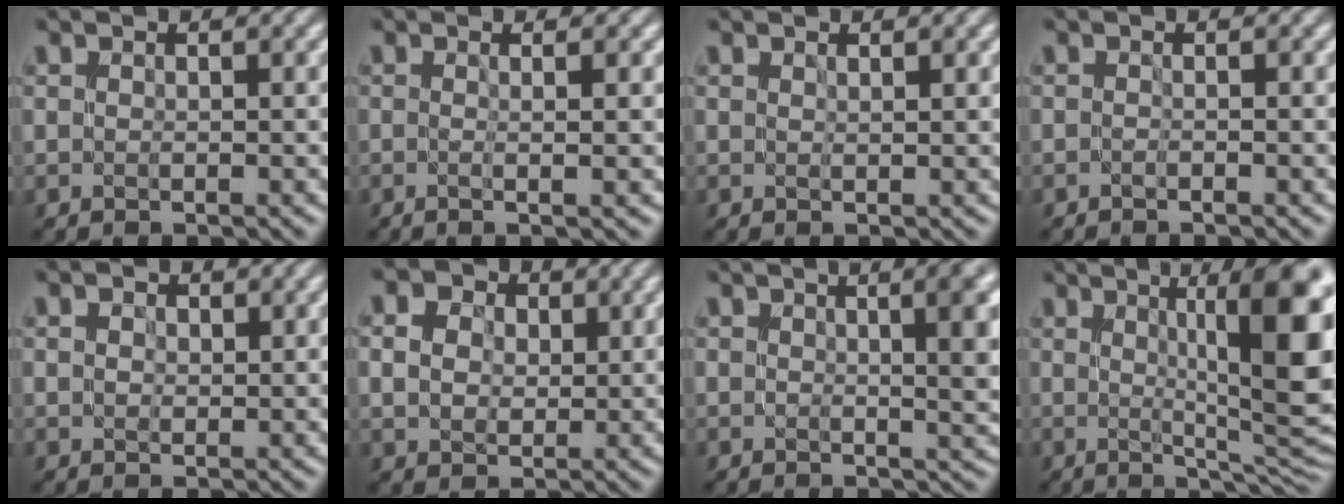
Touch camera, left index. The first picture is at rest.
{"total": 3.2, "force": [0.4, 1.2, 2.9], "torque": [-0.024, 0.003, -0.020]}
{"total": 0.6, "force": [0.5, 0.0, 0.3], "torque": [-0.002, -0.002, 0.009]}
{"total": 0.8, "force": [-0.4, 0.3, 0.7], "torque": [-0.008, -0.010, -0.015]}
{"total": 2.2, "force": [1.0, 1.6, 1.2], "torque": [-0.026, 0.002, 0.010]}
{"total": 4.7, "force": [1.7, 3.5, 2.6], "torque": [-0.065, 0.003, 0.018]}
{"total": 5.3, "force": [1.3, 1.9, 4.8], "torque": [-0.042, 0.002, 0.018]}
{"total": 13.2, "force": [2.6, 3.4, 12.5], "torque": [-0.134, 0.001, 0.036]}